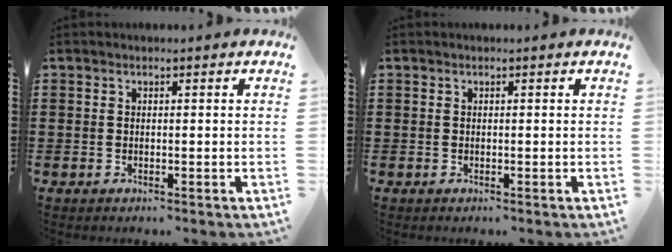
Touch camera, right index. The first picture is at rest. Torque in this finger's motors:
{"motor_torque": [0.14, 0.14, 0.00, 0.00]}